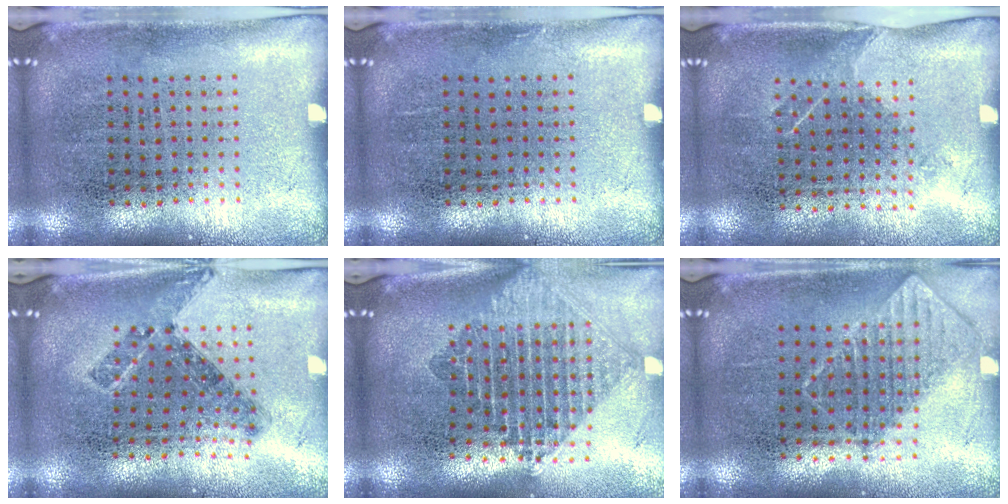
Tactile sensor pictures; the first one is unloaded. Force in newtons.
{"total": 0.0}
{"total": 1.2, "press": 1.0, "slide": 0.7}
{"total": 0.8, "press": 0.8, "slide": 0.2}
{"total": 2.3, "press": 1.8, "slide": 1.4}
{"total": 0.8, "press": 0.8, "slide": 0.1}